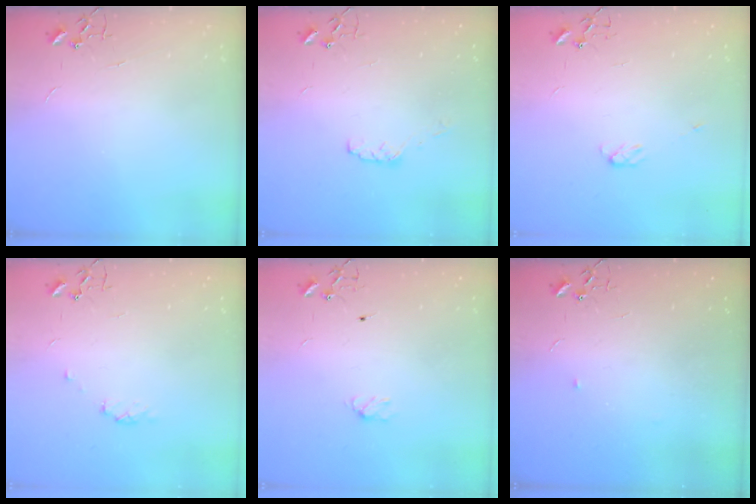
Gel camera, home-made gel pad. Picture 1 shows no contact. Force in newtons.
{"total": 4.3, "press": 4.3, "slide": 0.7}
{"total": 3.5, "press": 3.5, "slide": 0.6}
{"total": 4.1, "press": 4.0, "slide": 0.6}
{"total": 3.9, "press": 3.8, "slide": 0.9}
{"total": 3.0, "press": 2.9, "slide": 0.5}